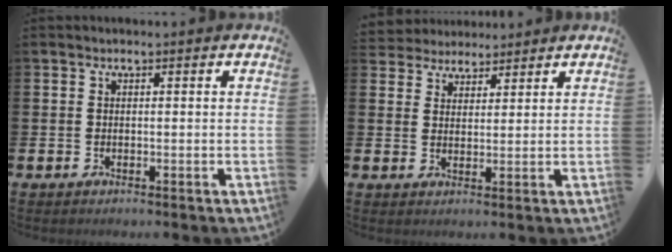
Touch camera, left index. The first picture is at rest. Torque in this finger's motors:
{"motor_torque": [0.72, -0.78, 1.05, 0.21]}